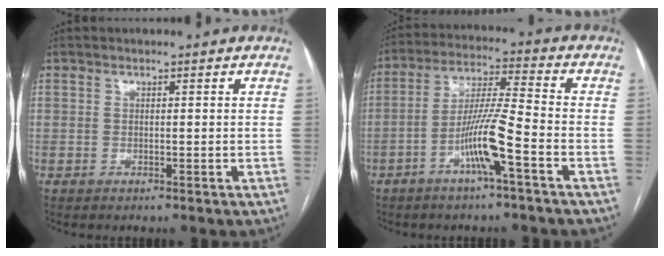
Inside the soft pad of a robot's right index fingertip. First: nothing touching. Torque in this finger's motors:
{"motor_torque": [1.36, -0.68, 0.53, 0.19]}